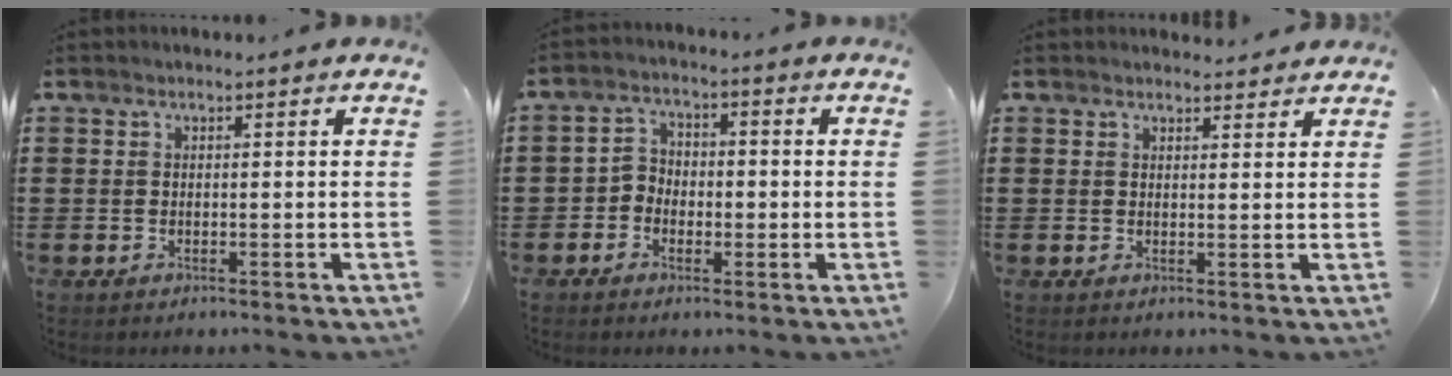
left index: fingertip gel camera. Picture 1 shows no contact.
{"total": 3.0, "force": [-1.5, 2.3, 1.1], "torque": [-0.028, 0.010, -0.035]}
{"total": 1.9, "force": [1.8, 0.3, 0.1], "torque": [0.002, -0.003, 0.034]}